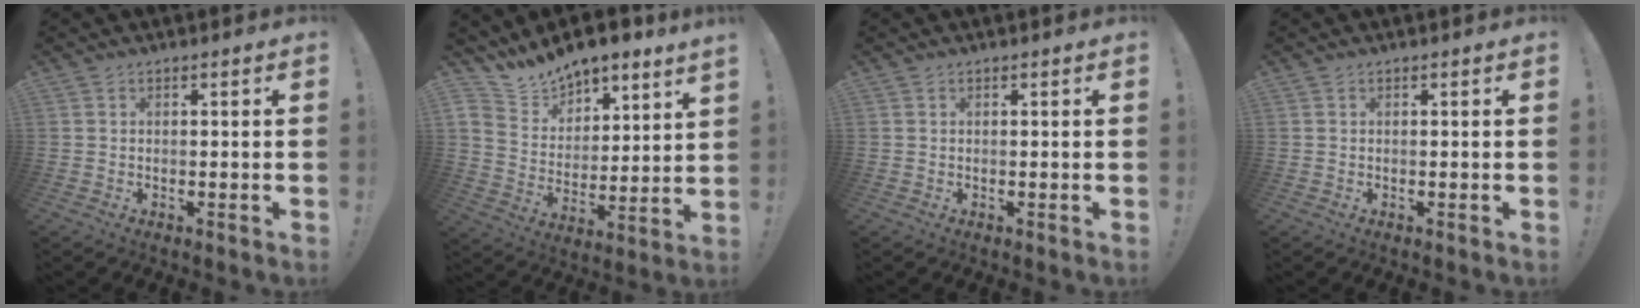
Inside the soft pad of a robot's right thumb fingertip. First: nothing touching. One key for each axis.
{"total": 9.7, "fx": 9.4, "fy": 2.0, "fz": 0.6, "tx": -0.043, "ty": -0.087, "tz": 0.174}
{"total": 0.0}
{"total": 0.0}